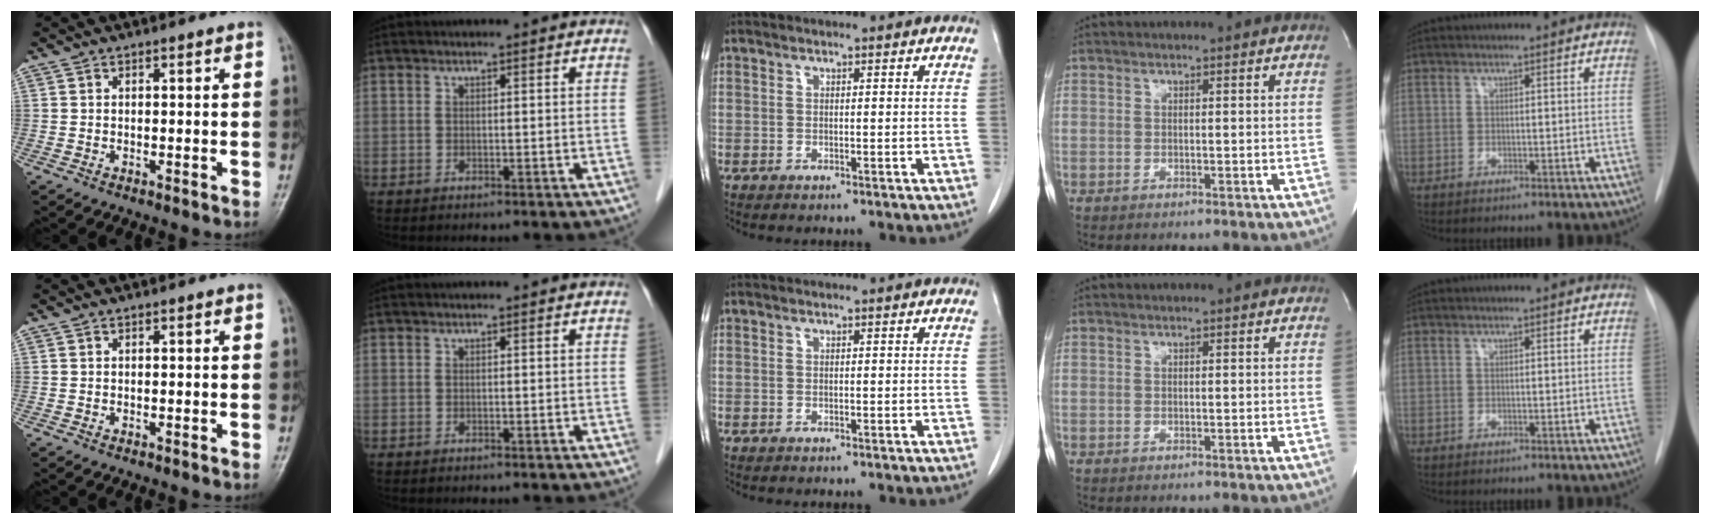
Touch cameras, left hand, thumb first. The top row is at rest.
{}